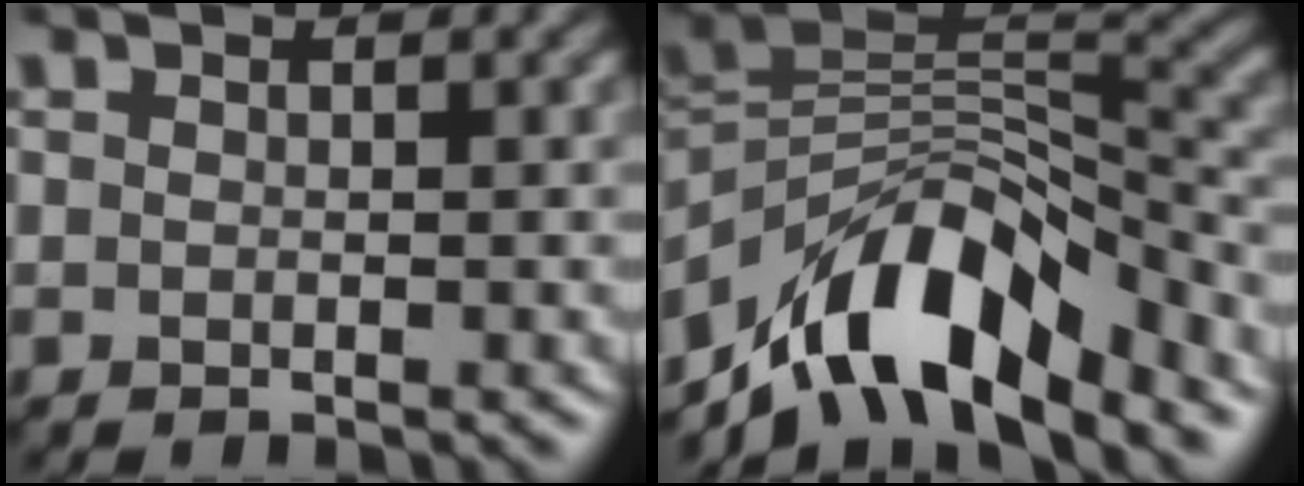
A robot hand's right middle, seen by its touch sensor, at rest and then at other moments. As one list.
[{"total": 10.8, "force": [-7.8, 4.1, 6.3], "torque": [-0.095, 0.008, -0.151]}]